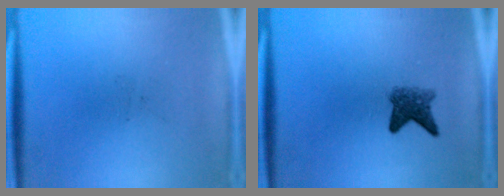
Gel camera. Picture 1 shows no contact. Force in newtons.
{"total": 3.5}